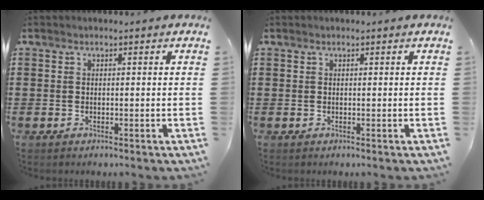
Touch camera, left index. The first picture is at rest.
{"total": 0.0}